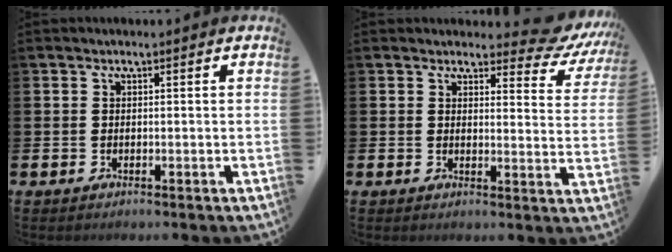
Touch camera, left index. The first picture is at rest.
{"total": 4.7, "force": [4.0, 1.9, 1.5], "torque": [-0.021, -0.030, 0.064]}